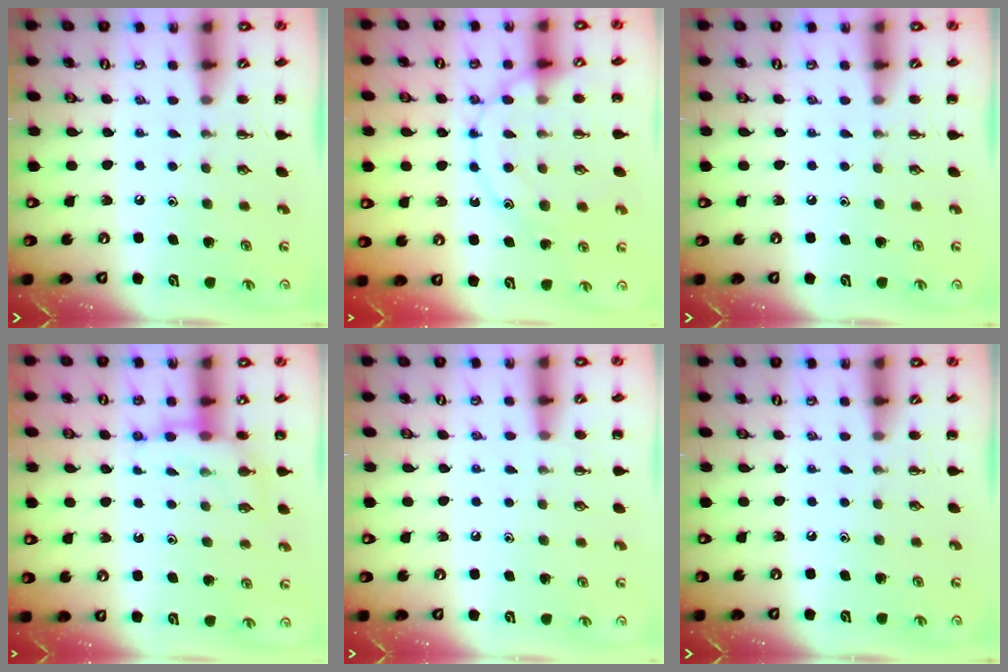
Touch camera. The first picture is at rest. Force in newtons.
{"total": 12.6, "press": 12.6, "slide": 0.9}
{"total": 0.0}
{"total": 8.5, "press": 8.4, "slide": 0.7}
{"total": 7.2, "press": 6.8, "slide": 2.3}
{"total": 0.0}